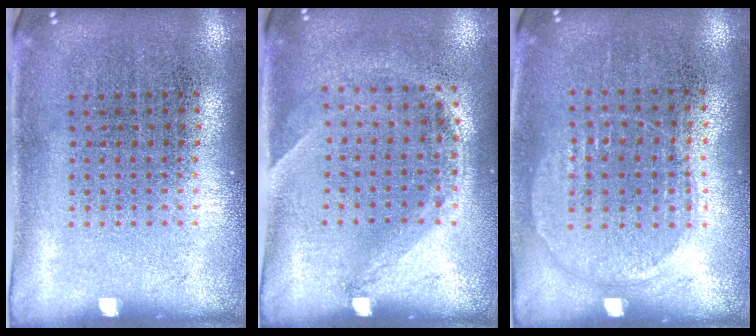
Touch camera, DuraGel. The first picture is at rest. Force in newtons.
{"total": 1.4, "press": 1.0, "slide": 1.0}
{"total": 0.9, "press": 0.8, "slide": 0.4}